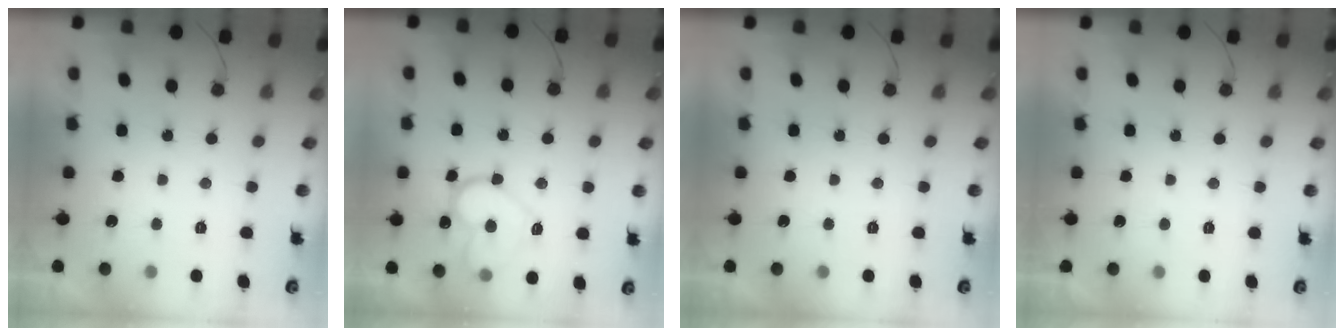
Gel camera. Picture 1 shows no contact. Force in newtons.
{"total": 14.4, "press": 14.3, "slide": 1.4}
{"total": 0.0}
{"total": 1.7, "press": 1.7, "slide": 0.0}